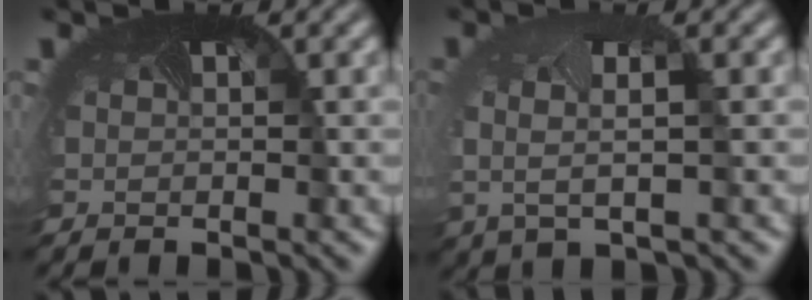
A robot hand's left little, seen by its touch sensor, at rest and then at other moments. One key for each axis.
{"total": 2.4, "fx": 0.1, "fy": 0.7, "fz": 2.3, "tx": -0.062, "ty": -0.005, "tz": -0.001}